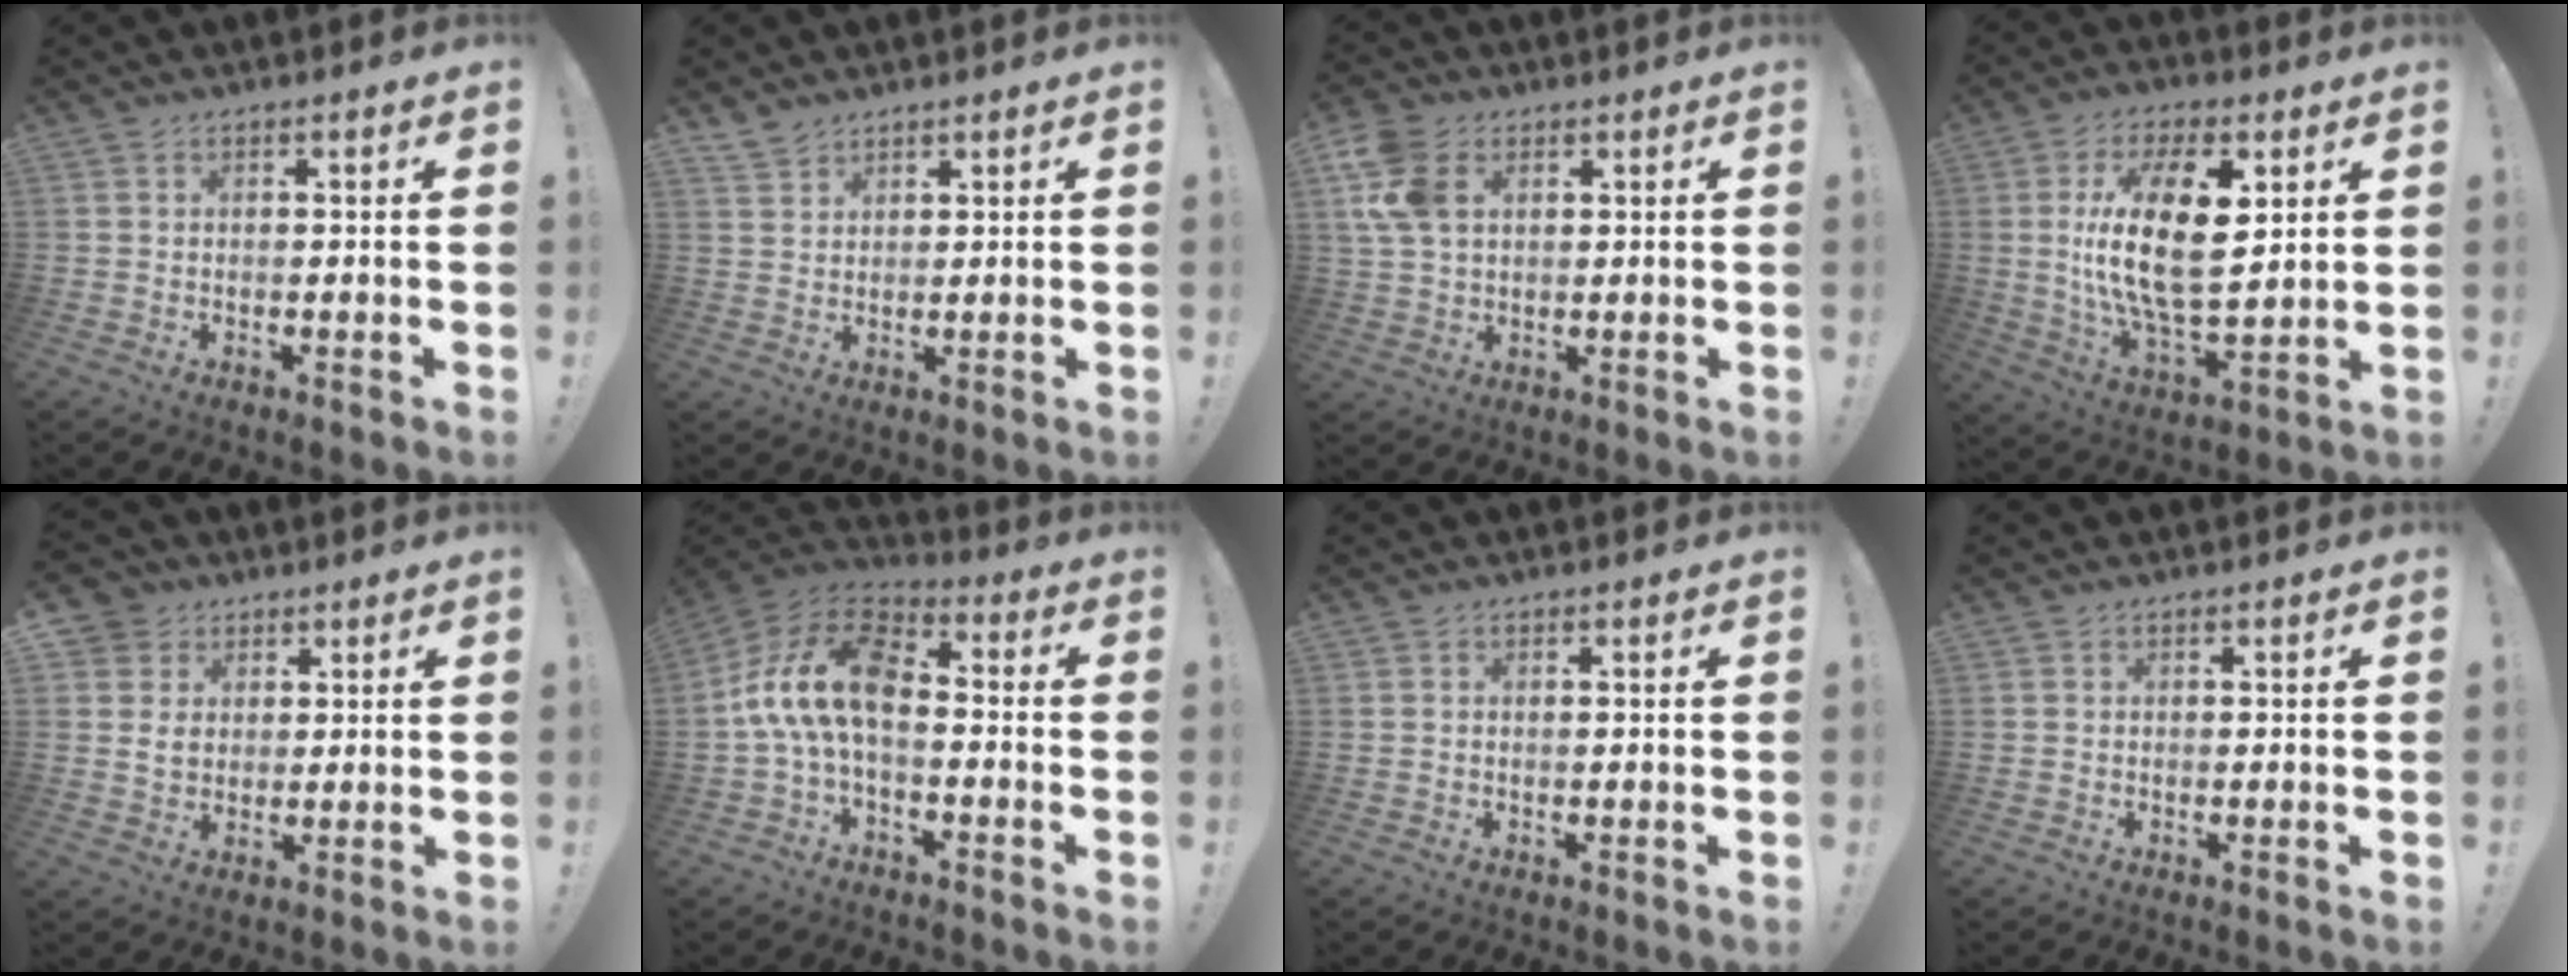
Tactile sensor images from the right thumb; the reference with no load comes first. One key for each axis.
{"total": 3.4, "fx": 3.0, "fy": 1.4, "fz": 0.7, "tx": -0.013, "ty": -0.022, "tz": 0.058}
{"total": 10.8, "fx": 3.7, "fy": 7.4, "fz": 7.0, "tx": -0.150, "ty": 0.003, "tz": 0.071}
{"total": 20.1, "fx": 3.7, "fy": 9.3, "fz": 17.4, "tx": -0.320, "ty": -0.013, "tz": 0.056}
{"total": 6.8, "fx": 2.1, "fy": 6.1, "fz": 1.8, "tx": -0.036, "ty": -0.005, "tz": 0.045}
{"total": 15.7, "fx": 0.0, "fy": 8.8, "fz": 13.0, "tx": -0.256, "ty": 0.019, "tz": 0.008}
{"total": 0.0}
{"total": 0.0}